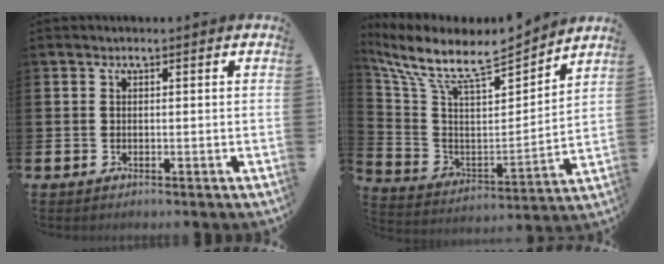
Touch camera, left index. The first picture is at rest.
{"total": 9.4, "force": [7.9, 2.1, 4.6], "torque": [-0.130, -0.060, 0.131]}